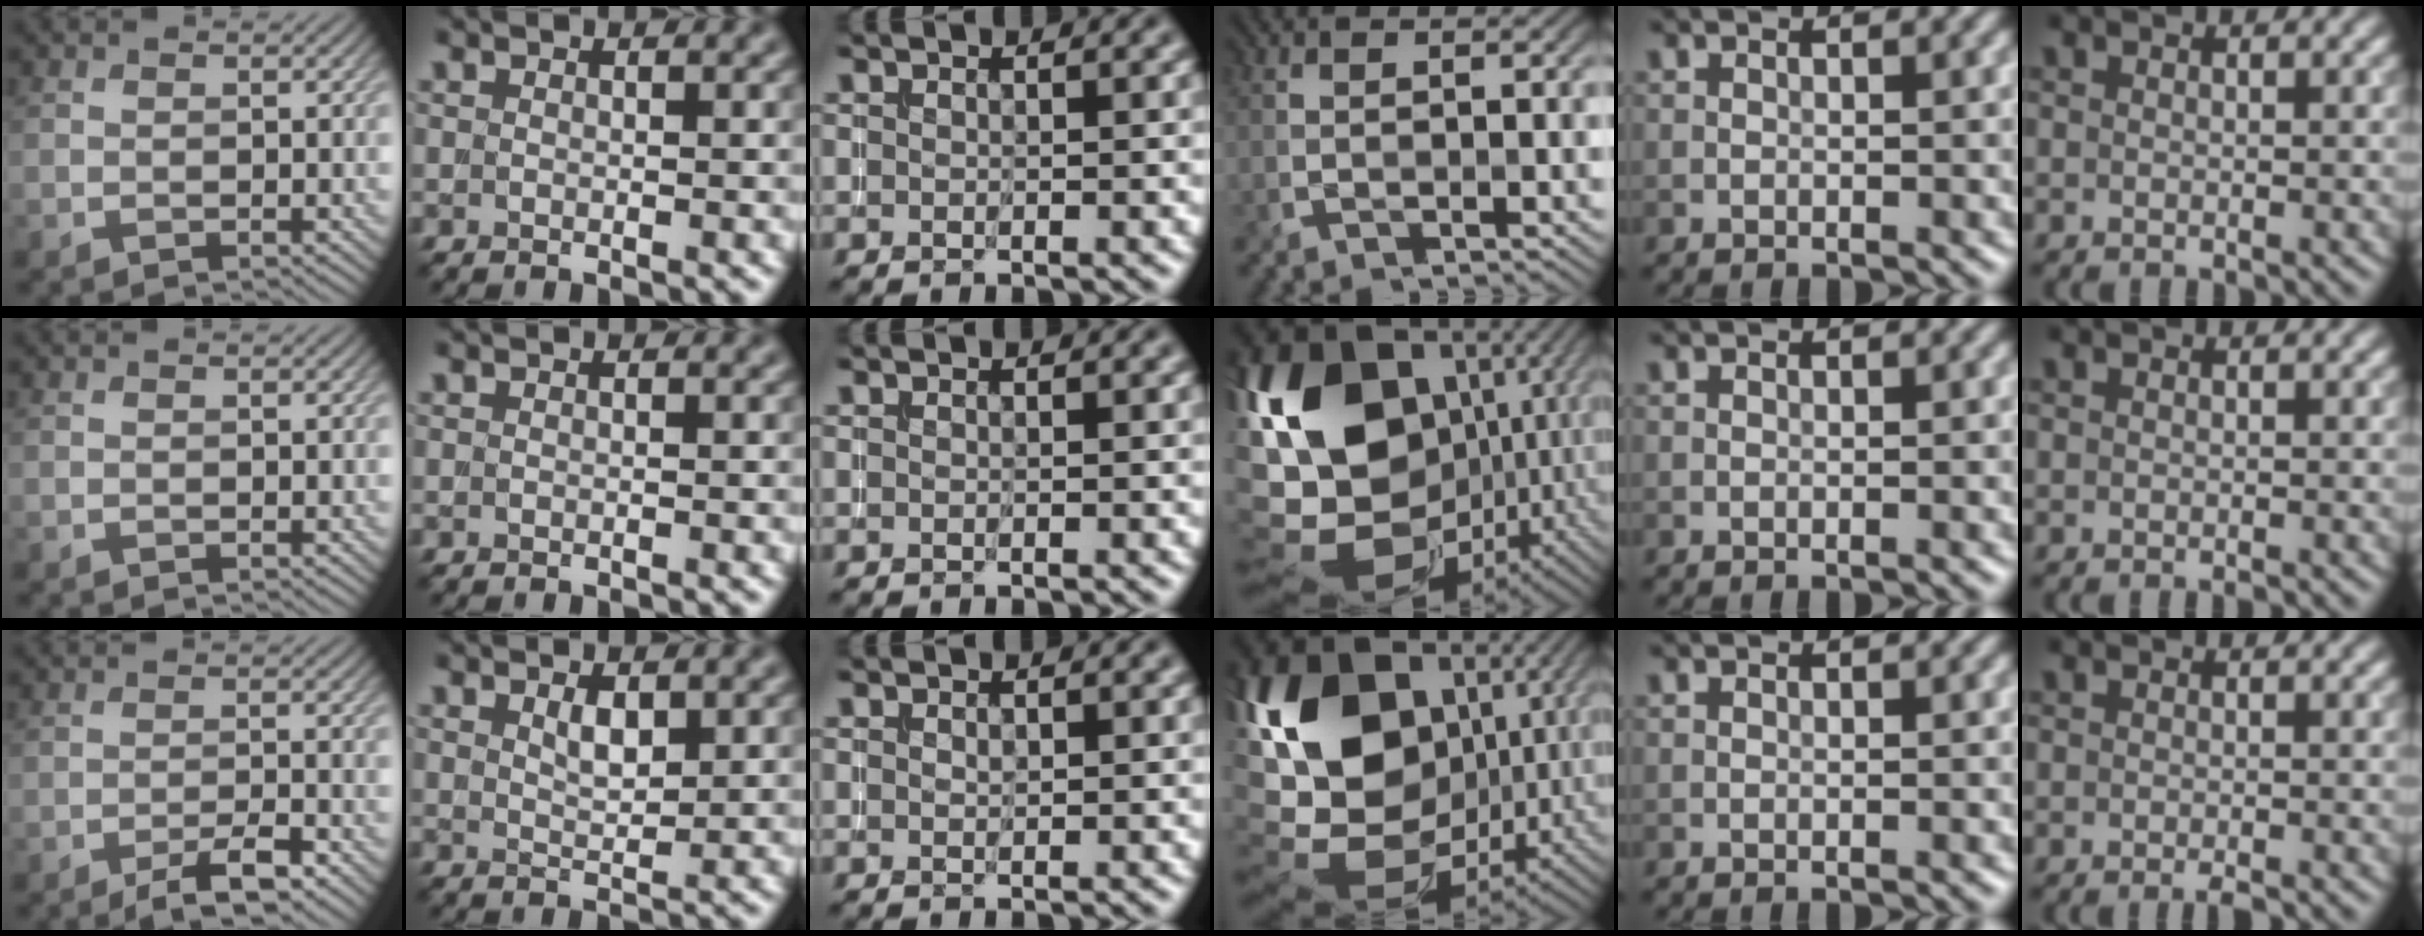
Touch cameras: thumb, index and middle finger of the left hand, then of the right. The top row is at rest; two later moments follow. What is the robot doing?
{"motion": "extract", "object": "backpack"}